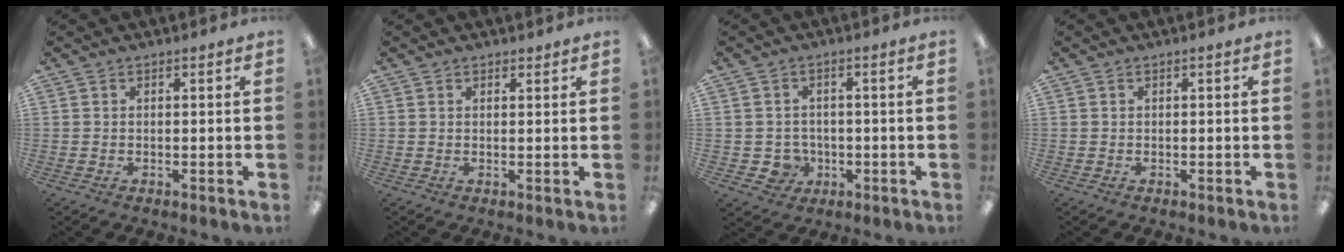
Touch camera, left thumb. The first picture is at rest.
{"total": 1.1, "force": [1.0, 0.6, 0.1], "torque": [0.007, -0.002, 0.017]}
{"total": 4.8, "force": [-1.1, 4.4, 1.3], "torque": [-0.025, 0.006, -0.017]}
{"total": 0.0}